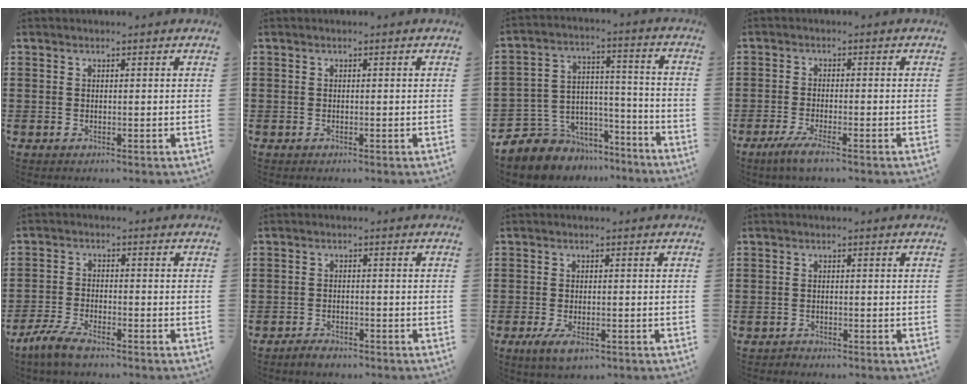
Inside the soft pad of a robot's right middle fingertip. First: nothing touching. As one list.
[{"total": 0.0}, {"total": 6.8, "force": [-5.5, 4.0, -0.6], "torque": [-0.016, 0.003, -0.107]}, {"total": 3.1, "force": [-2.3, -0.1, 2.1], "torque": [-0.049, -0.011, -0.044]}, {"total": 4.6, "force": [-3.8, 0.9, 2.5], "torque": [-0.068, -0.007, -0.078]}, {"total": 1.8, "force": [-1.8, 0.5, 0.3], "torque": [-0.011, 0.001, -0.035]}, {"total": 3.2, "force": [-1.8, 1.3, 2.3], "torque": [-0.060, -0.005, -0.038]}, {"total": 0.9, "force": [-0.9, 0.2, -0.1], "torque": [-0.001, 0.002, -0.020]}]